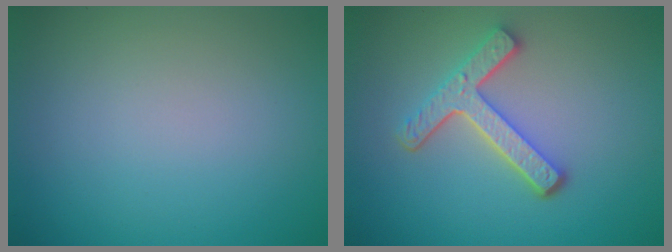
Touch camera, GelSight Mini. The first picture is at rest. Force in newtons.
{"total": 4.3, "press": 3.3, "slide": 2.7}